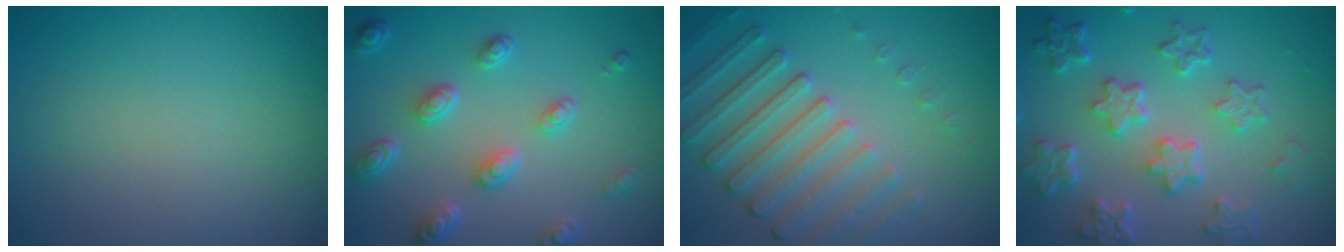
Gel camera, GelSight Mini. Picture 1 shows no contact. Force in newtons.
{"total": 5.1, "press": 3.8, "slide": 3.3}
{"total": 4.3, "press": 4.1, "slide": 1.3}
{"total": 6.6, "press": 4.9, "slide": 4.4}